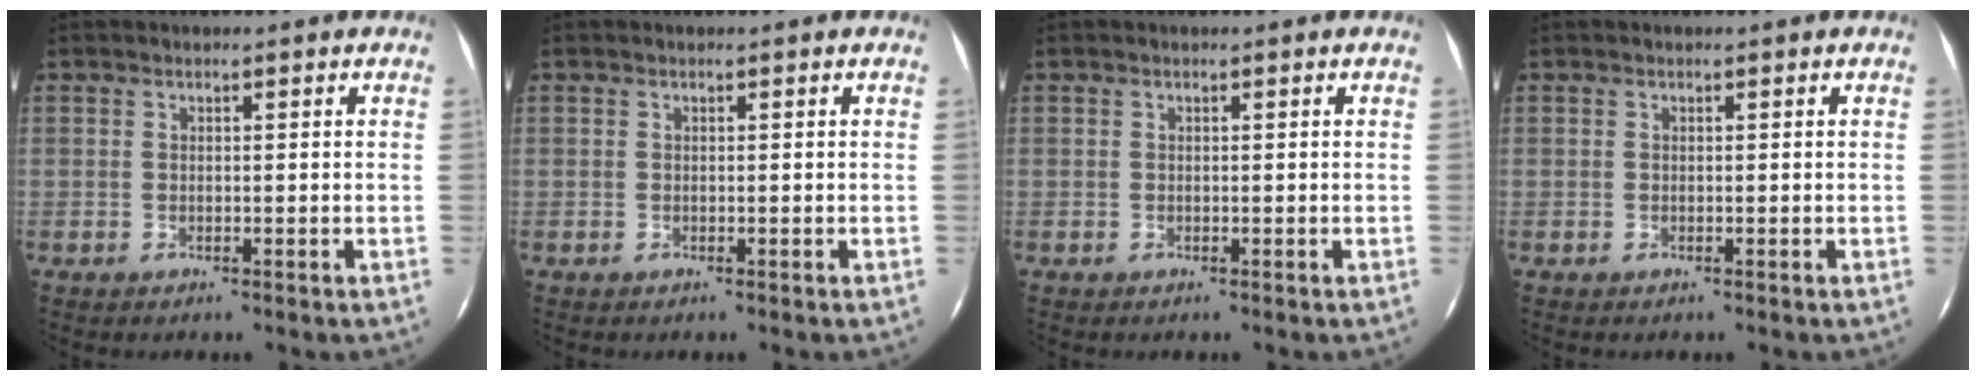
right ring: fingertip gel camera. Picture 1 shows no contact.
{"total": 0.0}
{"total": 0.0}
{"total": 0.0}